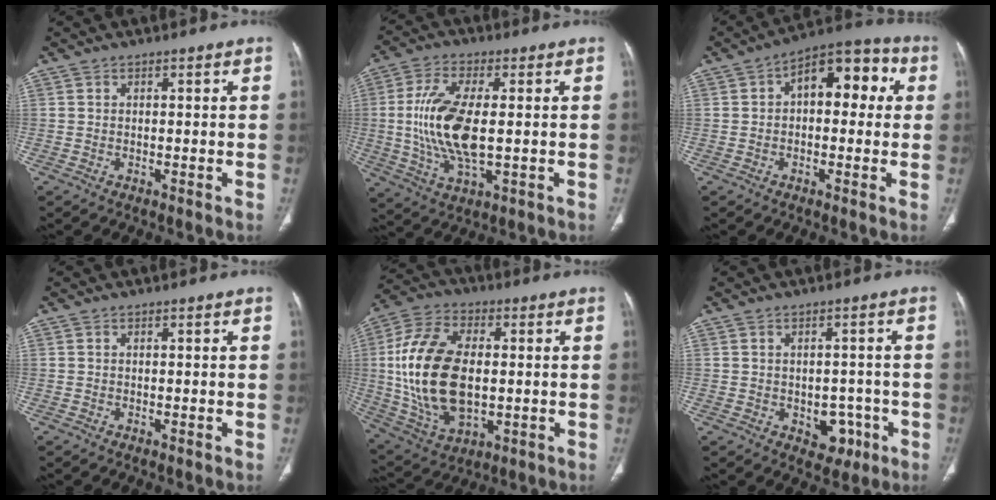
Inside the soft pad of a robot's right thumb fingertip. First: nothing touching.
{"total": 14.2, "force": [0.0, 5.9, 12.9], "torque": [-0.273, -0.007, 0.004]}
{"total": 12.2, "force": [2.1, 7.1, 9.7], "torque": [-0.094, 0.038, 0.019]}
{"total": 0.0}
{"total": 21.1, "force": [0.3, 12.3, 17.1], "torque": [-0.344, -0.001, 0.018]}
{"total": 5.6, "force": [-2.0, 4.2, 3.2], "torque": [-0.013, 0.015, -0.017]}